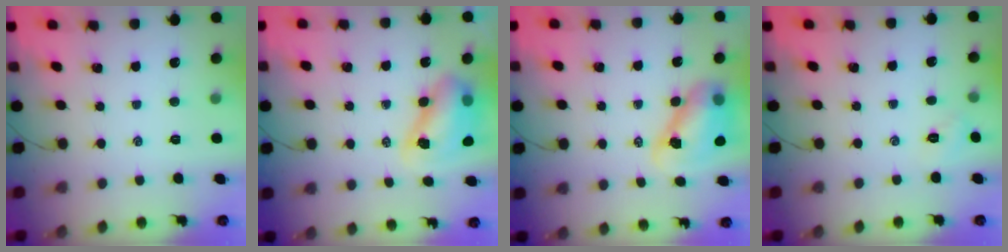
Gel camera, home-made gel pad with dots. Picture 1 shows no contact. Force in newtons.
{"total": 8.9, "press": 8.6, "slide": 2.2}
{"total": 9.3, "press": 9.0, "slide": 2.4}
{"total": 2.4, "press": 2.3, "slide": 0.7}